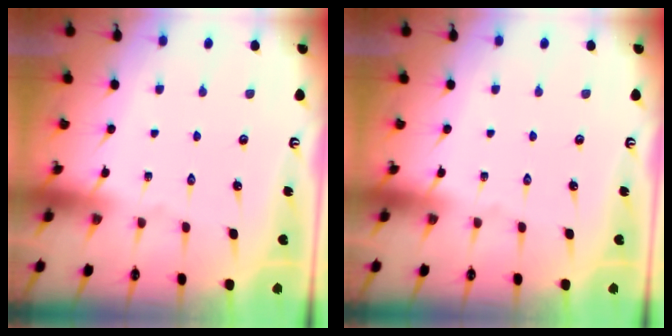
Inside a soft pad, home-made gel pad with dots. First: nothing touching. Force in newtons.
{"total": 0.0}